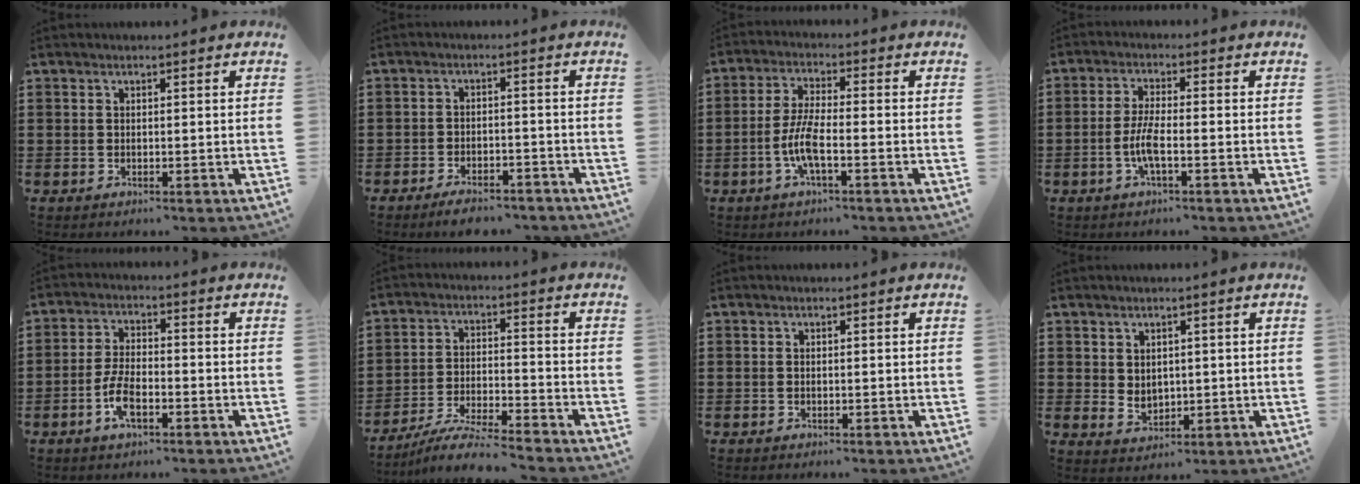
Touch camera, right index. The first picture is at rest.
{"total": 3.2, "force": [-3.1, 0.6, 0.9], "torque": [-0.016, 0.006, -0.060]}
{"total": 6.1, "force": [-2.2, 1.3, 5.5], "torque": [-0.128, -0.011, -0.049]}
{"total": 4.7, "force": [-1.6, 0.8, 4.3], "torque": [-0.103, -0.008, -0.039]}
{"total": 5.7, "force": [-2.3, 2.4, 4.7], "torque": [-0.114, -0.002, -0.052]}
{"total": 6.8, "force": [-6.4, -0.4, 2.1], "torque": [-0.051, -0.011, -0.127]}
{"total": 0.0}
{"total": 2.6, "force": [1.0, 2.2, 1.0], "torque": [-0.018, 0.004, 0.017]}